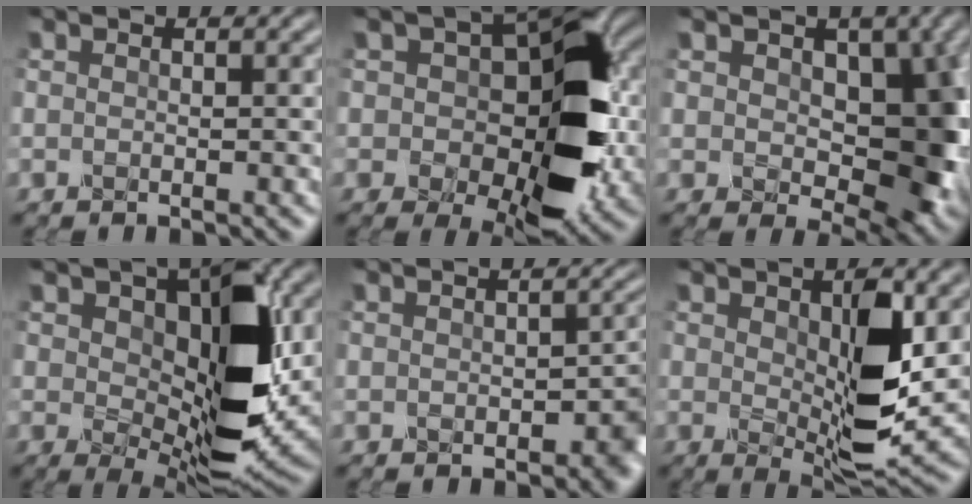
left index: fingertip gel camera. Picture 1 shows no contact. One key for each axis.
{"total": 11.5, "fx": 0.0, "fy": 6.7, "fz": 9.4, "tx": -0.123, "ty": 0.006, "tz": 0.002}
{"total": 9.2, "fx": 1.1, "fy": 6.0, "fz": 6.9, "tx": -0.093, "ty": -0.013, "tz": 0.018}
{"total": 11.7, "fx": 1.5, "fy": 6.2, "fz": 9.8, "tx": -0.147, "ty": -0.015, "tz": 0.029}
{"total": 3.7, "fx": -0.7, "fy": 2.4, "fz": 2.7, "tx": -0.022, "ty": -0.007, "tz": -0.010}
{"total": 7.5, "fx": 0.8, "fy": 3.1, "fz": 6.8, "tx": -0.115, "ty": -0.013, "tz": 0.020}